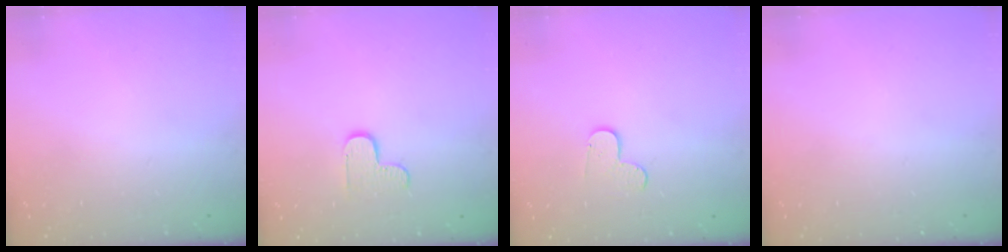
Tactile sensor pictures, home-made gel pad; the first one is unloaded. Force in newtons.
{"total": 5.9, "press": 5.9, "slide": 0.2}
{"total": 3.4, "press": 3.4, "slide": 0.3}
{"total": 0.0}